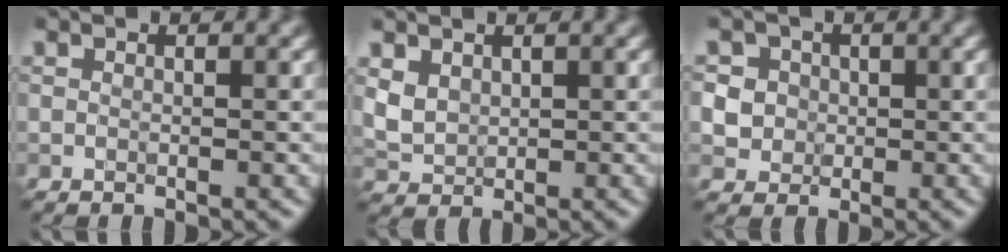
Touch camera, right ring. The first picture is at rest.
{"total": 2.3, "force": [1.0, 1.7, 1.2], "torque": [-0.030, -0.003, 0.024]}
{"total": 6.0, "force": [1.5, 5.4, 2.2], "torque": [-0.044, 0.031, 0.012]}